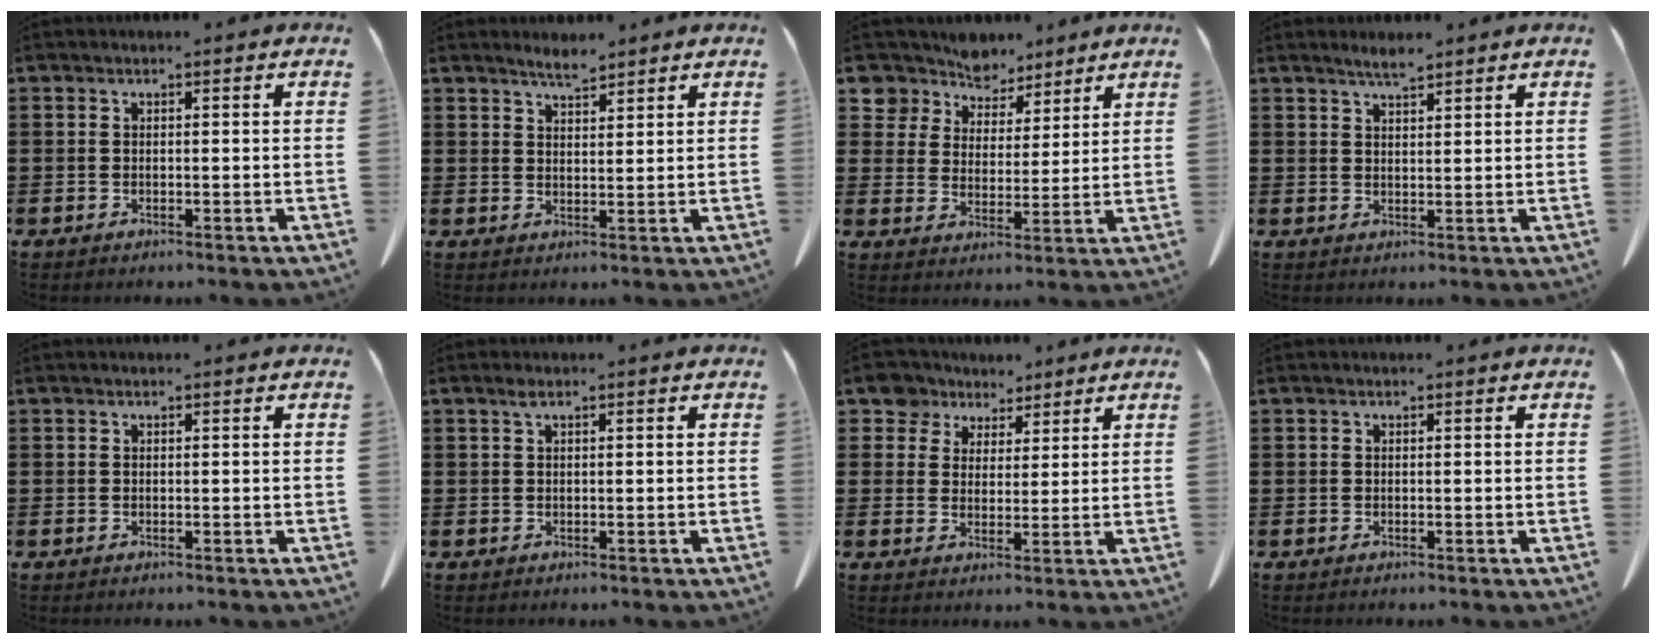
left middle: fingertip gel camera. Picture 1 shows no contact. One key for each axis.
{"total": 2.8, "fx": 2.7, "fy": 0.3, "fz": 0.9, "tx": -0.024, "ty": -0.005, "tz": 0.050}
{"total": 7.7, "fx": 7.0, "fy": 3.1, "fz": 0.1, "tx": -0.048, "ty": -0.039, "tz": 0.133}
{"total": 2.6, "fx": 2.2, "fy": 0.2, "fz": 1.3, "tx": -0.029, "ty": 0.000, "tz": 0.041}
{"total": 0.0}
{"total": 0.9, "fx": 0.5, "fy": 0.2, "fz": 0.7, "tx": -0.017, "ty": 0.001, "tz": 0.010}
{"total": 5.6, "fx": 4.3, "fy": 3.5, "fz": 0.5, "tx": -0.042, "ty": -0.003, "tz": 0.082}
{"total": 0.0}